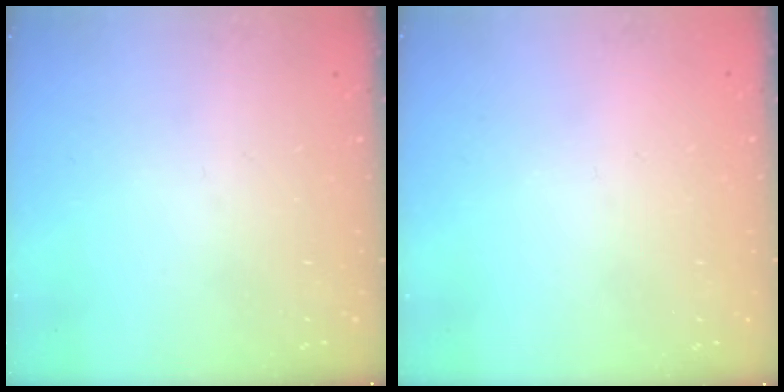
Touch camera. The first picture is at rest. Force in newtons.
{"total": 2.3, "press": 2.3, "slide": 0.1}